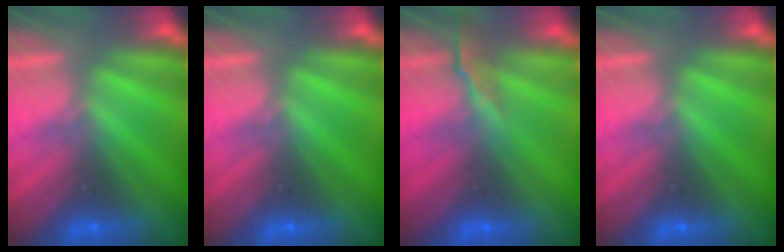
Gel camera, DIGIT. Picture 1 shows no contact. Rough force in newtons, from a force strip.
{"total": 0.0}
{"total": 2.6}
{"total": 0.0}